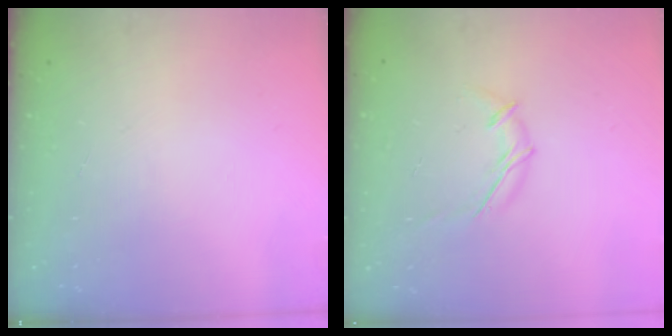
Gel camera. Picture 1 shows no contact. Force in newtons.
{"total": 6.0, "press": 6.0, "slide": 0.7}